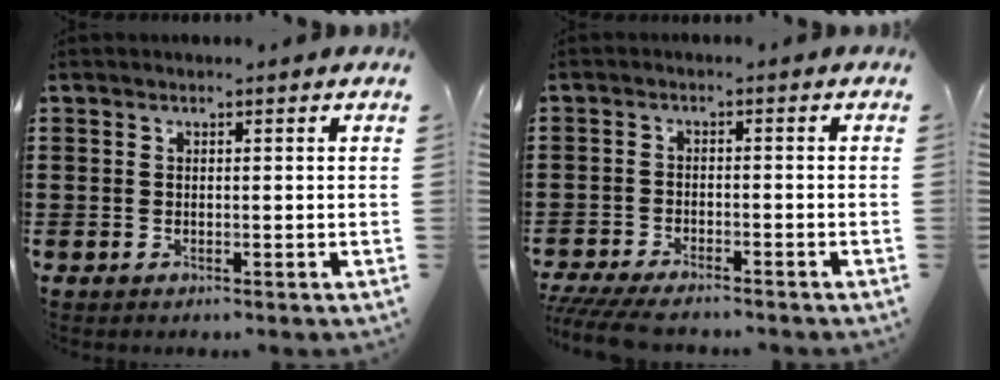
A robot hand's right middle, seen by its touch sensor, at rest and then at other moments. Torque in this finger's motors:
{"motor_torque": [2.14, 0.00, 0.45, 0.21]}